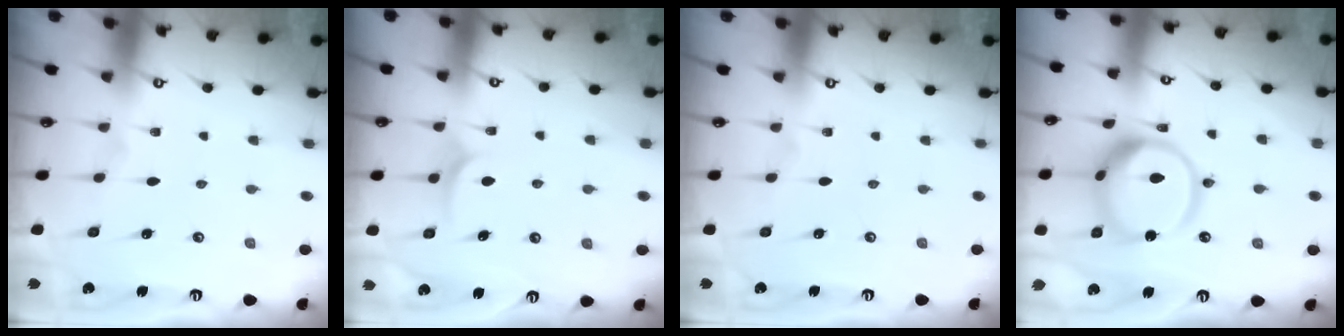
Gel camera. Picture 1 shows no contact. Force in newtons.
{"total": 6.3, "press": 6.3, "slide": 0.4}
{"total": 0.0}
{"total": 16.2, "press": 16.1, "slide": 1.7}